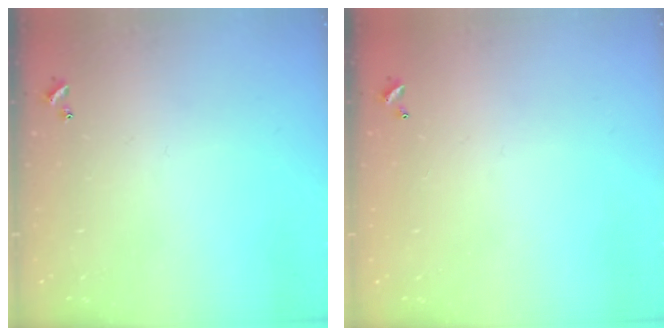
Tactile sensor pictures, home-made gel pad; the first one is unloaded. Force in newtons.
{"total": 2.8, "press": 2.8, "slide": 0.1}